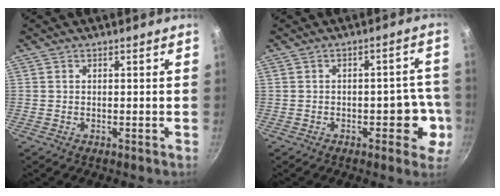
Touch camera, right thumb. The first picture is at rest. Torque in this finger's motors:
{"motor_torque": [2.49, 2.17, 1.70, -1.07, 0.26]}